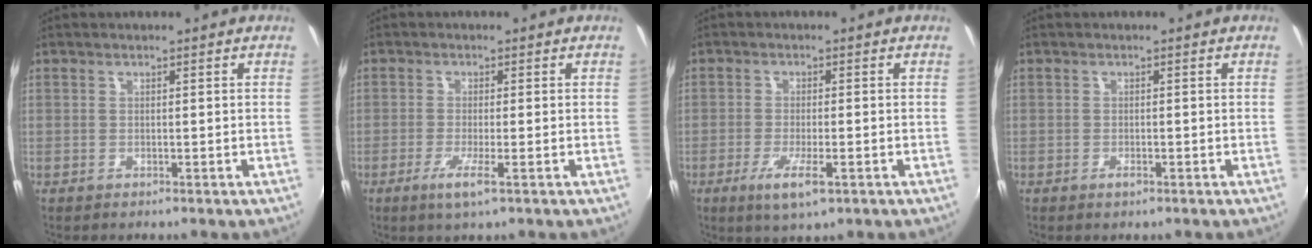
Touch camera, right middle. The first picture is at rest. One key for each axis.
{"total": 3.8, "fx": -1.8, "fy": -0.2, "fz": 3.3, "tx": -0.073, "ty": -0.012, "tz": -0.037}
{"total": 6.0, "fx": -3.0, "fy": 1.2, "fz": 5.1, "tx": -0.108, "ty": -0.017, "tz": -0.052}
{"total": 1.1, "fx": -0.7, "fy": 0.4, "fz": 0.7, "tx": -0.013, "ty": -0.002, "tz": -0.012}